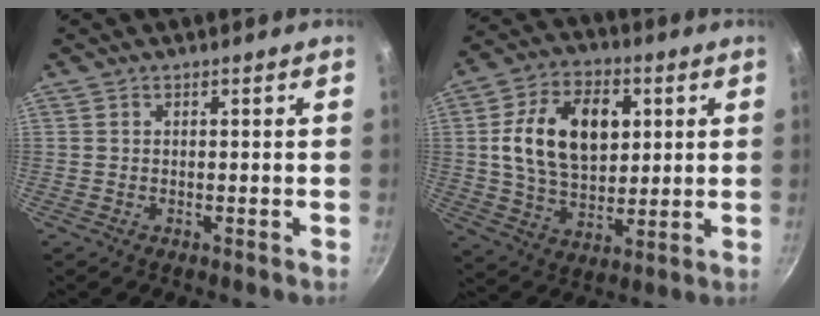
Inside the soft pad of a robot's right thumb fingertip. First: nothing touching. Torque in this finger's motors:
{"motor_torque": [1.06, 1.24, 0.34, -0.16, 0.32]}